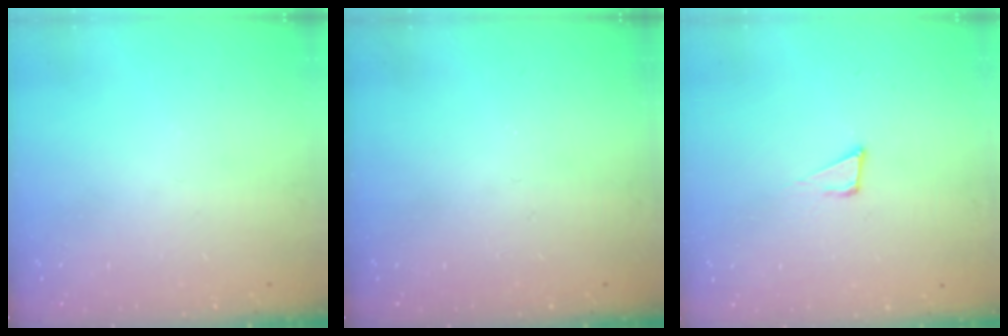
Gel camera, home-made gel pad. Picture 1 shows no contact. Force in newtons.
{"total": 0.0}
{"total": 4.3, "press": 4.3, "slide": 0.1}